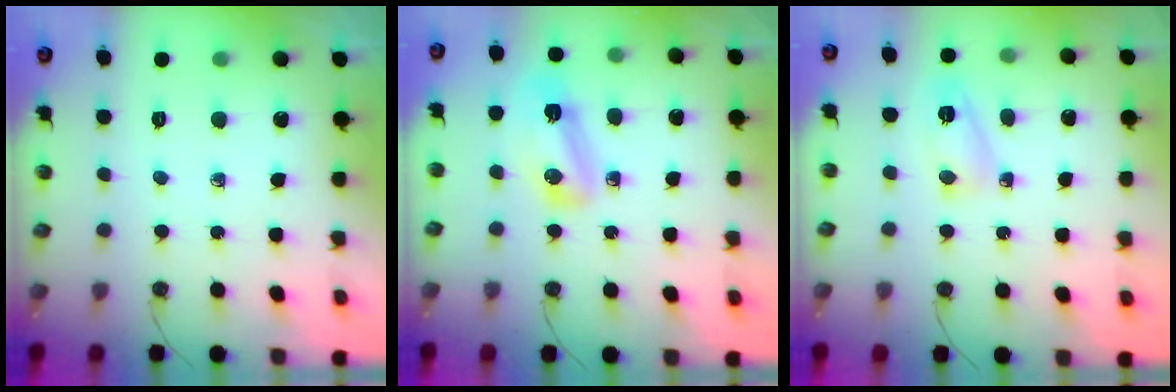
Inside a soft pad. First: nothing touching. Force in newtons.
{"total": 7.3, "press": 7.3, "slide": 0.3}
{"total": 5.3, "press": 5.3, "slide": 0.4}